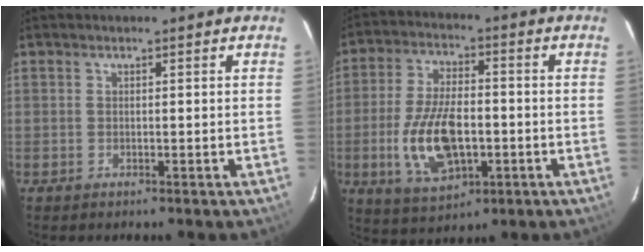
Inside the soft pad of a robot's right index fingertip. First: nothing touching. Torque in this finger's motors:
{"motor_torque": [0.43, -0.39, 0.37, 0.18]}